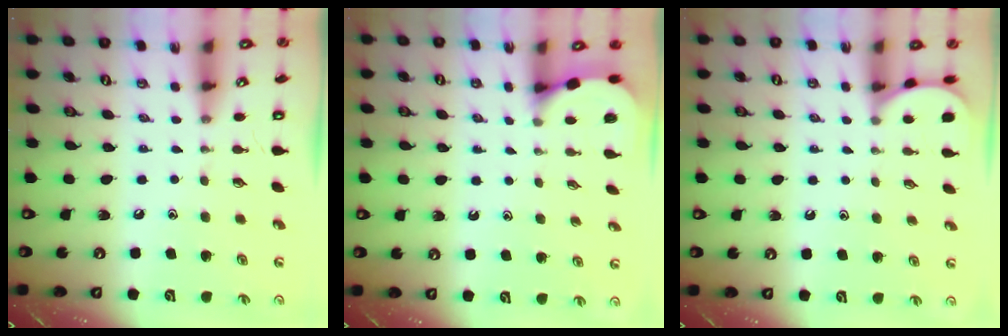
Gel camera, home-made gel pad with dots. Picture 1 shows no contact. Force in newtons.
{"total": 2.6, "press": 2.6, "slide": 0.2}
{"total": 0.7, "press": 0.7, "slide": 0.1}